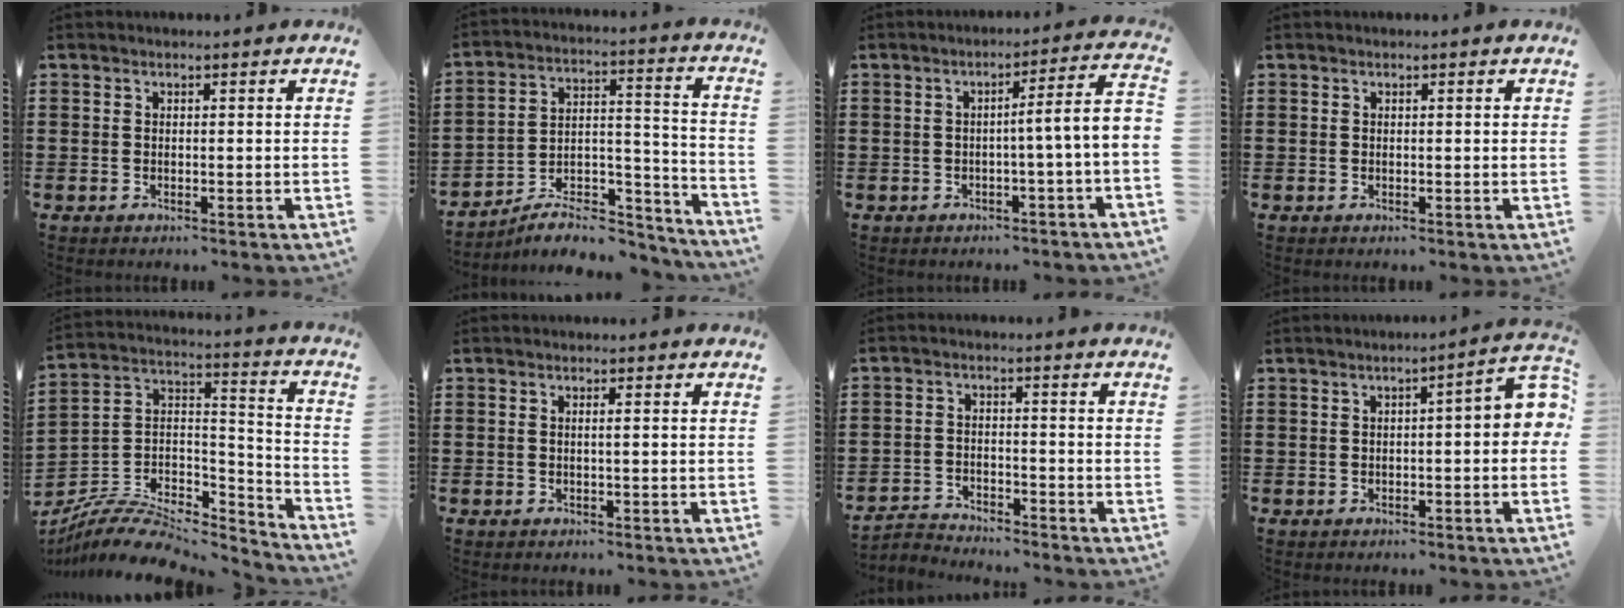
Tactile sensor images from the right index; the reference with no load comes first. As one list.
[{"total": 8.3, "force": [-7.0, 2.8, 3.3], "torque": [-0.047, 0.024, -0.132]}, {"total": 5.2, "force": [-1.2, -0.4, 5.1], "torque": [-0.083, -0.019, -0.028]}, {"total": 0.0}, {"total": 7.6, "force": [-5.9, 3.3, 3.5], "torque": [-0.071, 0.008, -0.116]}, {"total": 0.7, "force": [0.1, -0.2, 0.7], "torque": [-0.012, -0.005, 0.003]}, {"total": 2.8, "force": [-2.7, 0.5, 0.0], "torque": [-0.008, 0.003, -0.059]}, {"total": 4.1, "force": [-0.4, 0.8, 4.0], "torque": [-0.060, 0.000, -0.011]}]